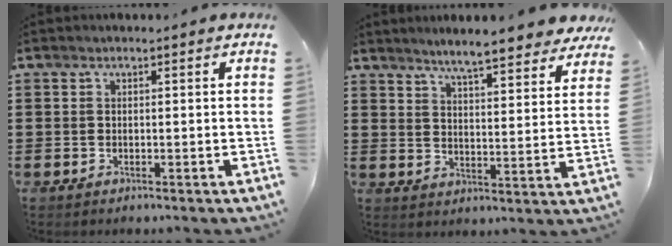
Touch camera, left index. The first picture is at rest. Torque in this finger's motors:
{"motor_torque": [1.07, -1.07, 0.31, 0.15]}